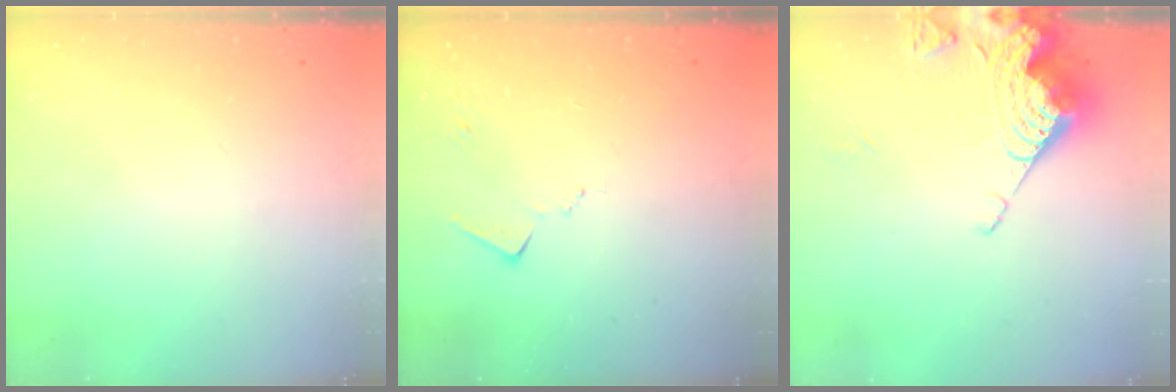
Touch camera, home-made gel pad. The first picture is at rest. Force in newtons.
{"total": 6.8, "press": 6.8, "slide": 0.4}
{"total": 14.8, "press": 14.7, "slide": 1.4}